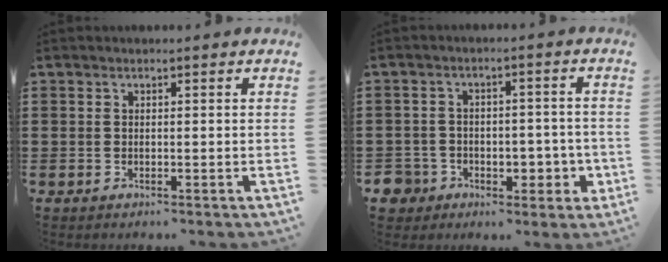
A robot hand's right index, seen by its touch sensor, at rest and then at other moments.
{"total": 5.9, "force": [-2.1, 5.0, 2.3], "torque": [-0.057, 0.009, -0.035]}